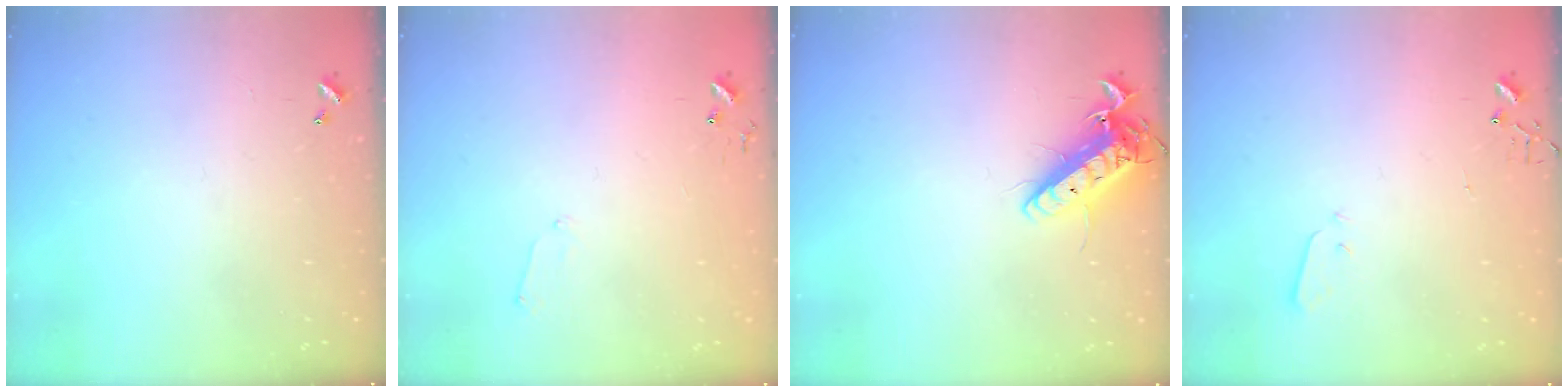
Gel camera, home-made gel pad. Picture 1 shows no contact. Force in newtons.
{"total": 5.1, "press": 5.0, "slide": 0.6}
{"total": 15.0, "press": 14.8, "slide": 2.4}
{"total": 2.1, "press": 2.1, "slide": 0.3}